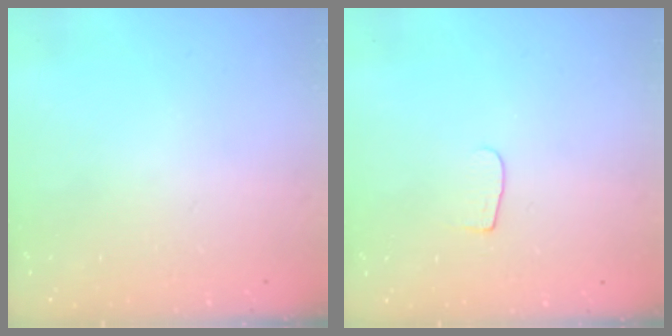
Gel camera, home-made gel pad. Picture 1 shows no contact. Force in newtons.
{"total": 3.8, "press": 3.8, "slide": 0.5}